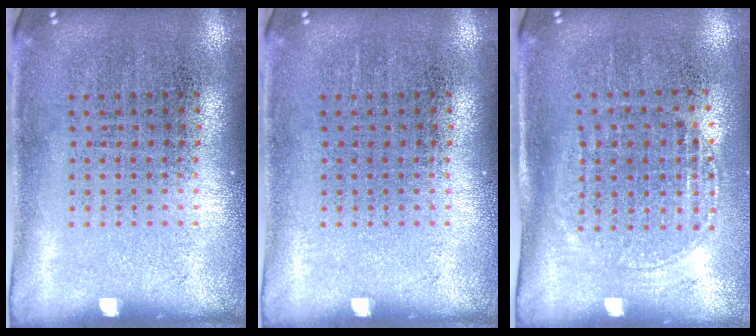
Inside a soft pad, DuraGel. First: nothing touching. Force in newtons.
{"total": 0.0}
{"total": 1.4, "press": 1.2, "slide": 0.8}